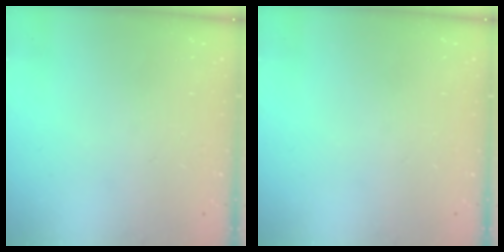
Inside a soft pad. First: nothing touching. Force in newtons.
{"total": 0.0}